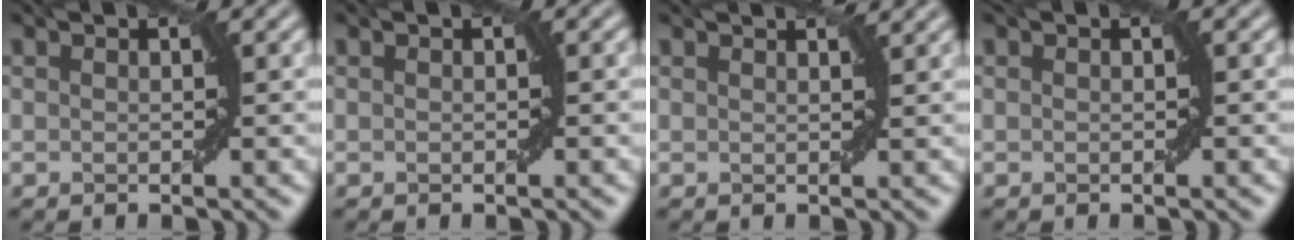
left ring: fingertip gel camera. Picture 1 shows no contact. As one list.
[{"total": 0.0}, {"total": 1.7, "force": [1.6, 0.1, 0.7], "torque": [-0.008, 0.000, 0.018]}, {"total": 0.6, "force": [0.1, 0.3, 0.5], "torque": [-0.003, 0.003, 0.001]}]